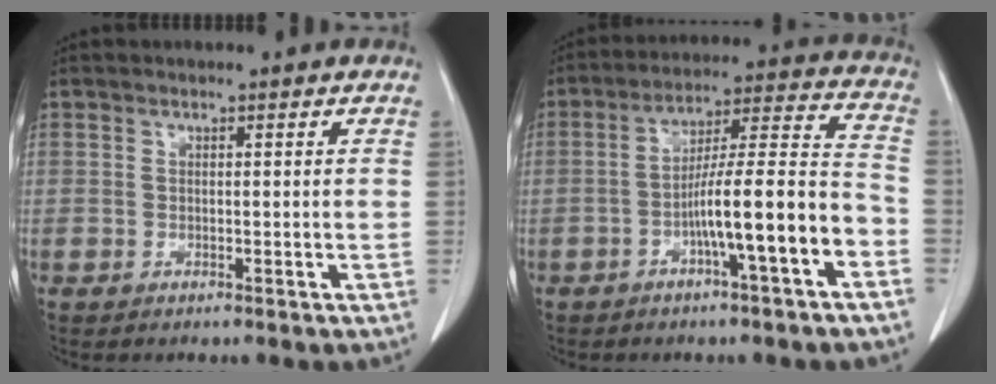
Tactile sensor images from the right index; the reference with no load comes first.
{"total": 12.8, "force": [-5.0, 0.4, 11.8], "torque": [-0.194, 0.020, -0.080]}